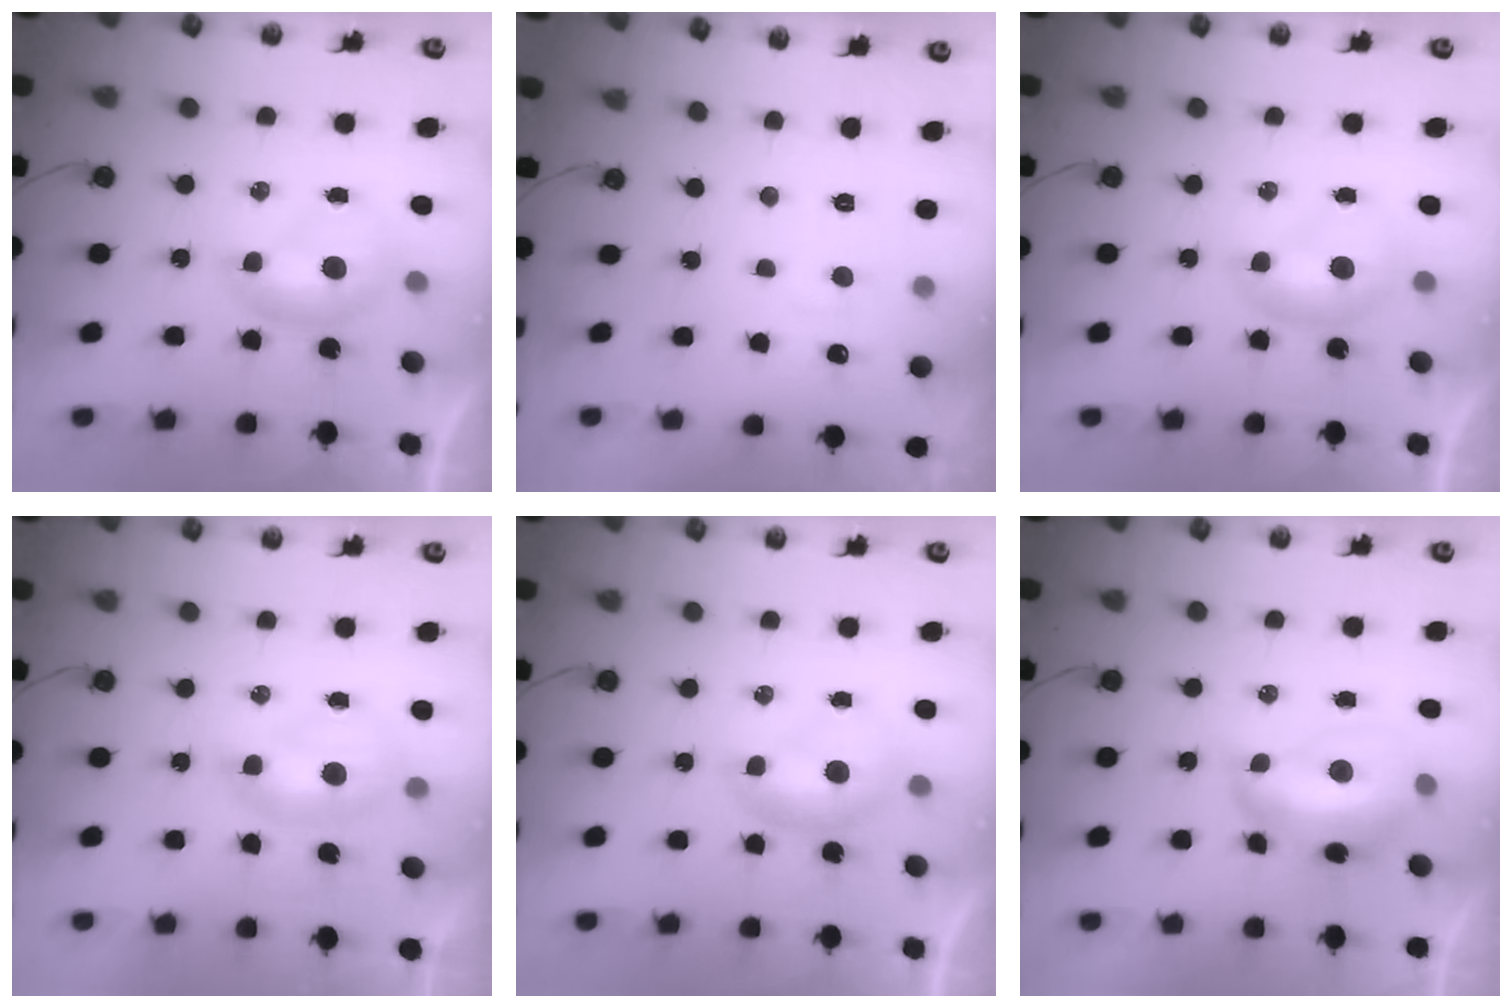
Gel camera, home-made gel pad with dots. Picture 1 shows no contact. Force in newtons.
{"total": 2.1, "press": 2.1, "slide": 0.6}
{"total": 0.0}
{"total": 1.7, "press": 1.6, "slide": 0.7}
{"total": 0.0}
{"total": 6.5, "press": 6.4, "slide": 1.2}